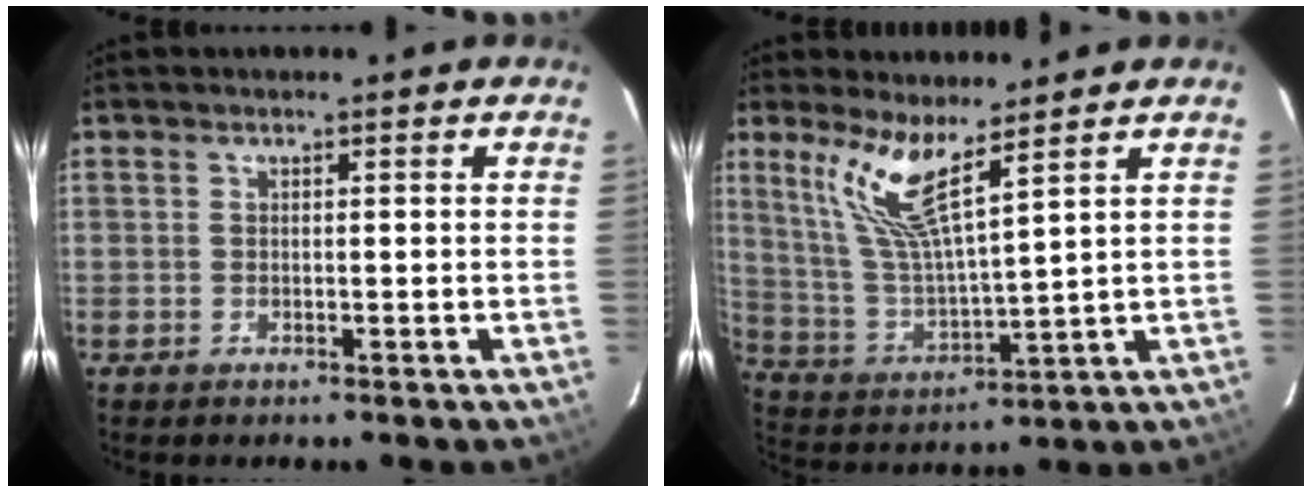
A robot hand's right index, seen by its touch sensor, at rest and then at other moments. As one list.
[{"total": 10.3, "force": [6.9, 1.0, 7.6], "torque": [-0.152, -0.003, 0.150]}]